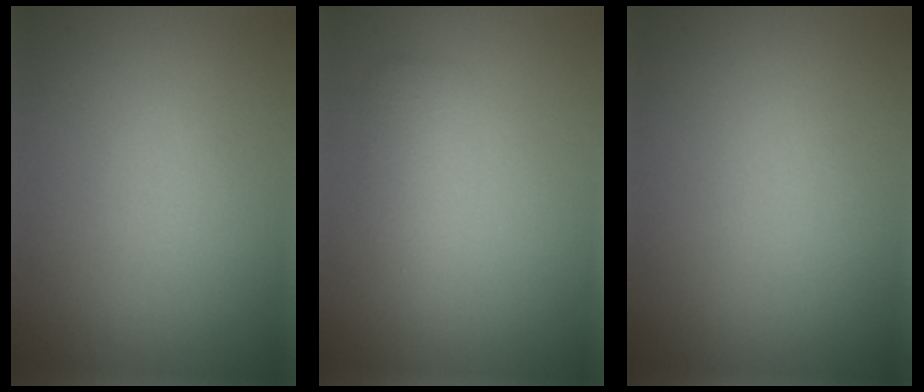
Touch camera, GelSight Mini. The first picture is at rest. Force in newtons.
{"total": 2.3, "press": 2.2, "slide": 0.2}
{"total": 0.0}